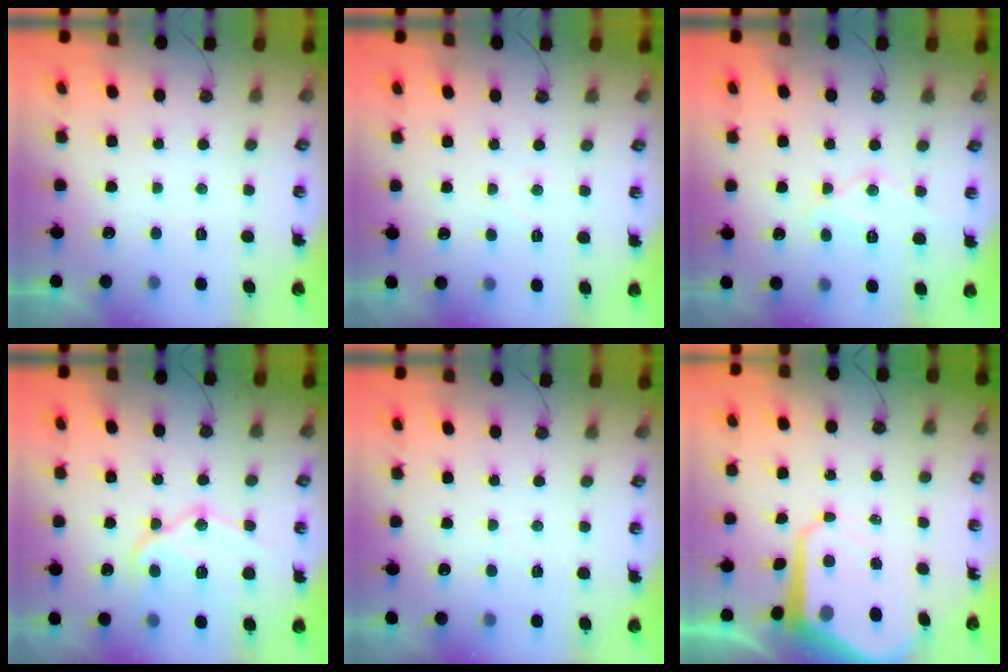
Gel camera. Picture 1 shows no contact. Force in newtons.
{"total": 4.3, "press": 4.3, "slide": 0.5}
{"total": 11.3, "press": 11.3, "slide": 1.1}
{"total": 15.9, "press": 15.9, "slide": 1.5}
{"total": 2.5, "press": 2.4, "slide": 0.4}
{"total": 11.2, "press": 11.1, "slide": 1.0}